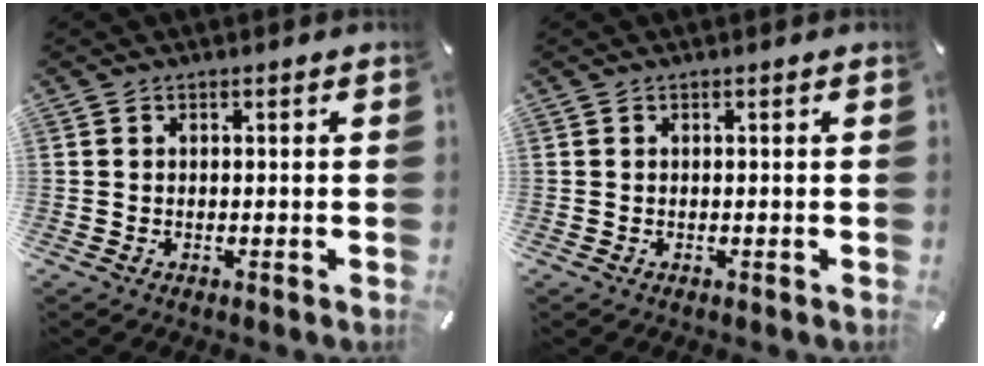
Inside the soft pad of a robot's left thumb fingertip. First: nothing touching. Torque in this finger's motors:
{"motor_torque": [0.00, 0.00, 0.00, 0.00, 0.00]}